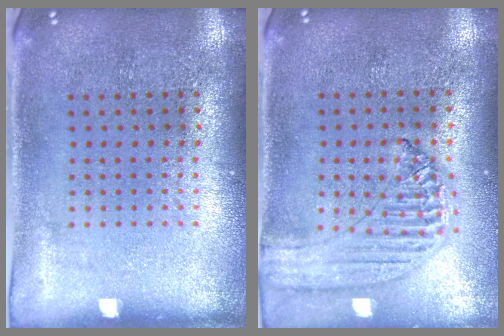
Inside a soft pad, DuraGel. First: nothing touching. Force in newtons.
{"total": 1.3, "press": 1.3, "slide": 0.2}